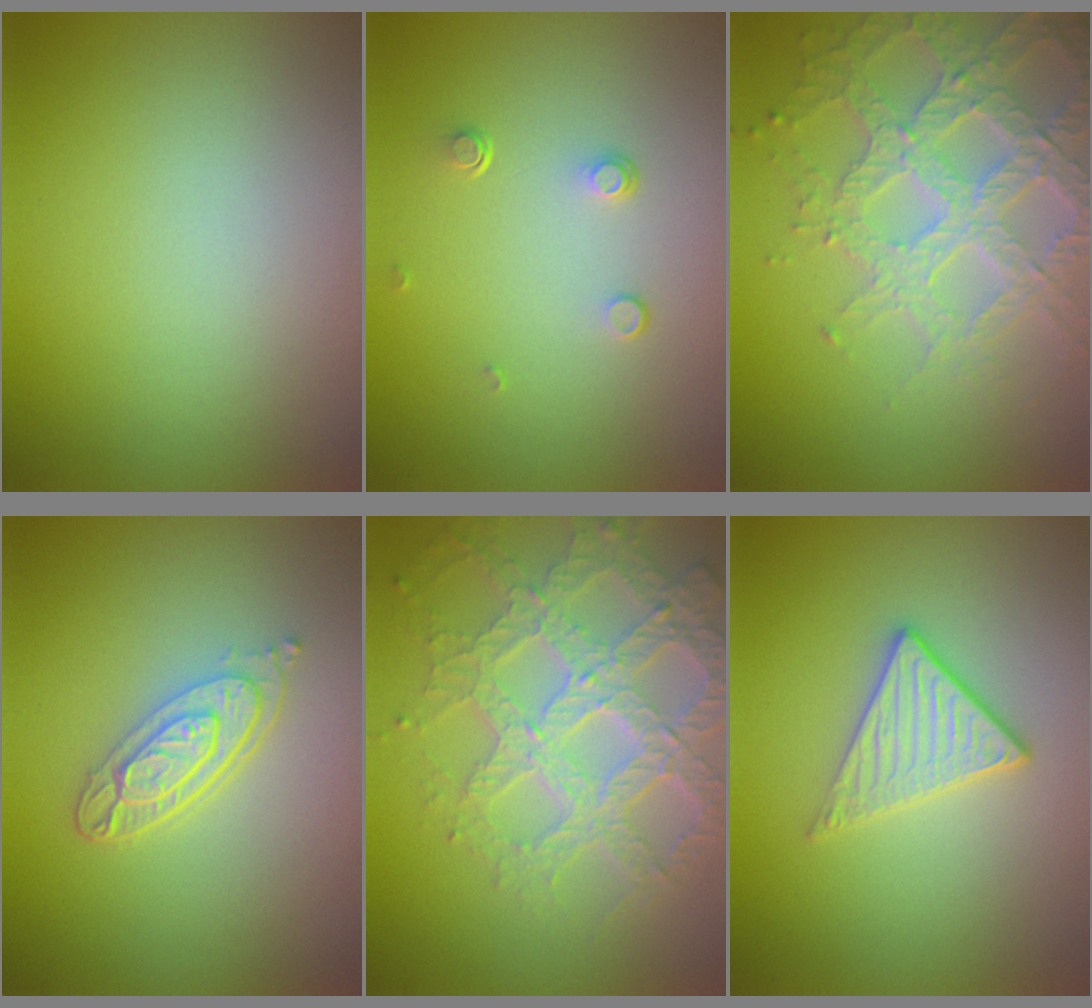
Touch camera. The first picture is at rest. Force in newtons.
{"total": 1.0, "press": 0.7, "slide": 0.8}
{"total": 6.1, "press": 4.8, "slide": 3.7}
{"total": 3.8, "press": 2.8, "slide": 2.6}
{"total": 7.7, "press": 5.4, "slide": 5.4}
{"total": 2.7, "press": 2.4, "slide": 1.2}